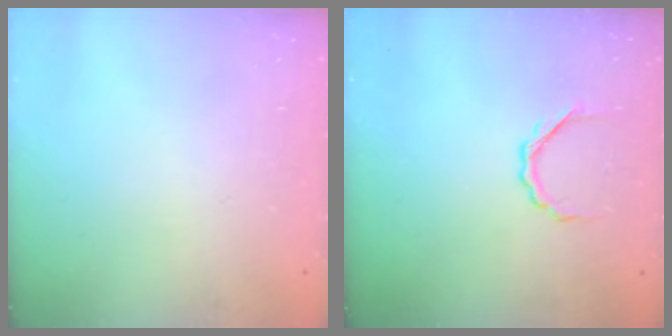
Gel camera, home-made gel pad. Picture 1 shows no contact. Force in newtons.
{"total": 3.1, "press": 3.0, "slide": 0.7}